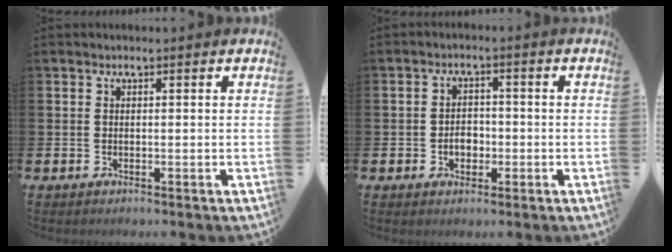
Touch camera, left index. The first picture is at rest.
{"total": 3.0, "force": [-0.8, 2.3, 1.8], "torque": [-0.019, -0.003, -0.022]}